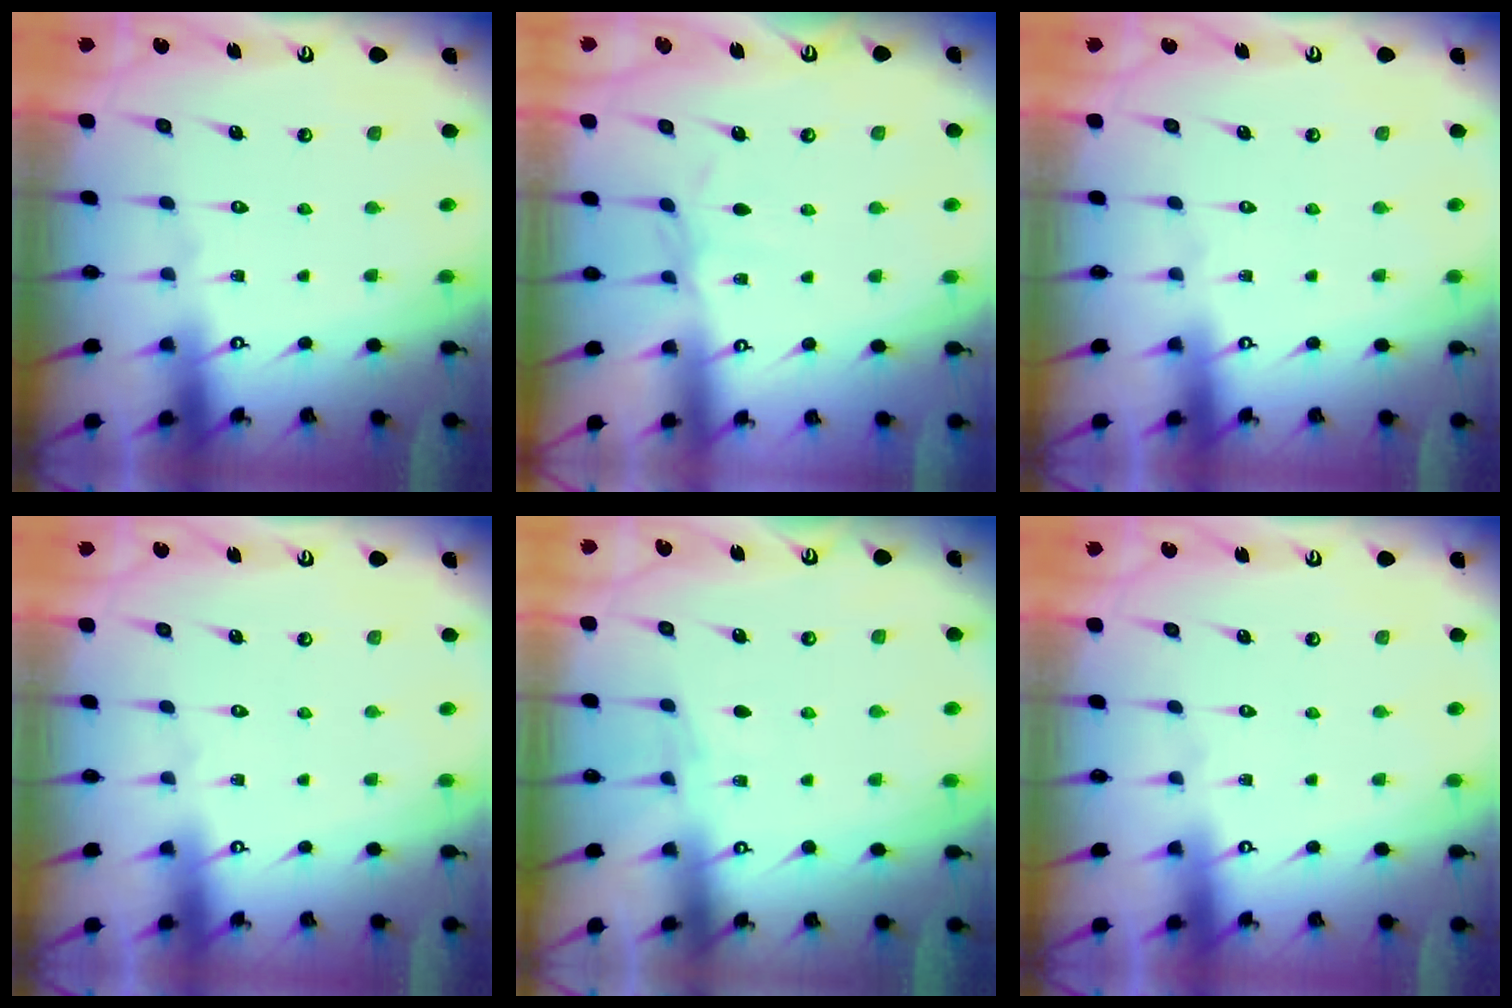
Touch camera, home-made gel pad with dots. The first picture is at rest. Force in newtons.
{"total": 1.7, "press": 1.6, "slide": 0.4}
{"total": 0.0}
{"total": 0.0}
{"total": 3.7, "press": 3.7, "slide": 0.4}
{"total": 0.0}